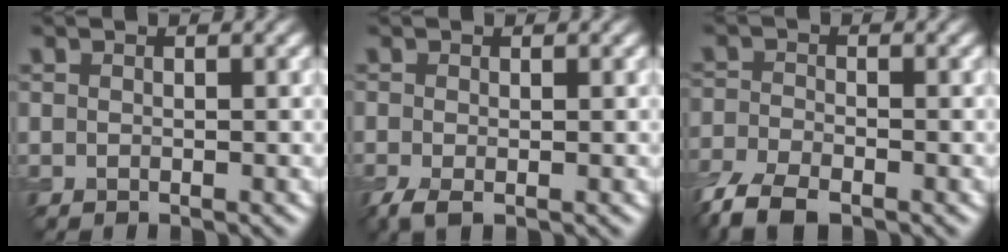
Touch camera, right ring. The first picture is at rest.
{"total": 1.6, "force": [-0.7, 0.7, 1.3], "torque": [-0.034, -0.009, -0.015]}
{"total": 5.0, "force": [-3.6, 2.0, 2.9], "torque": [-0.063, -0.012, -0.081]}